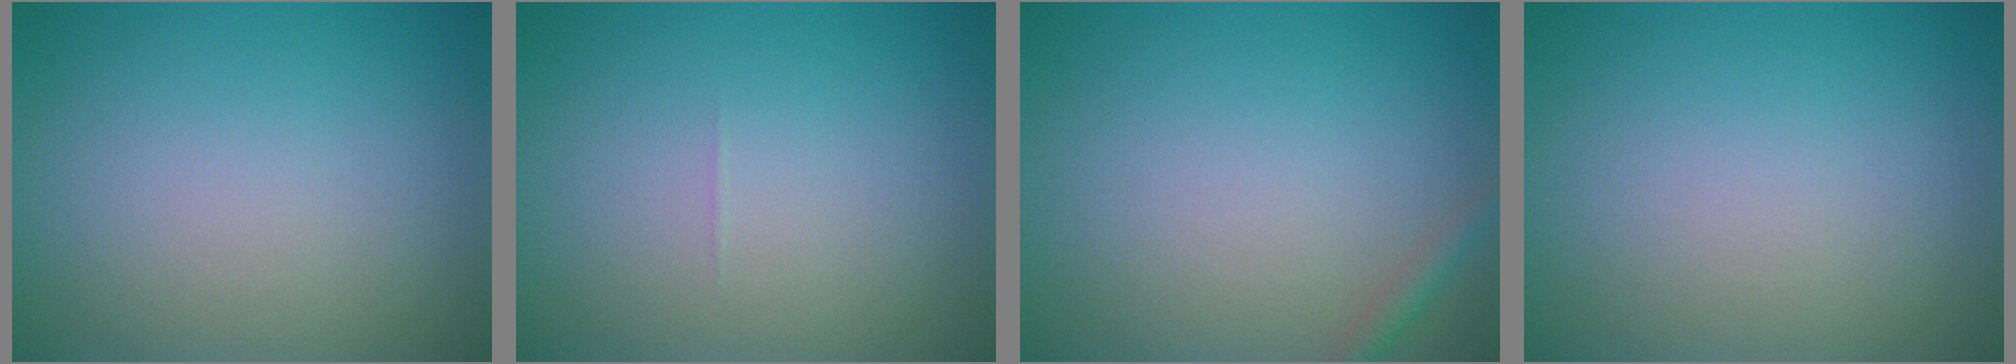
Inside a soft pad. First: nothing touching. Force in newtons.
{"total": 0.0}
{"total": 1.2, "press": 1.2, "slide": 0.1}
{"total": 0.0}